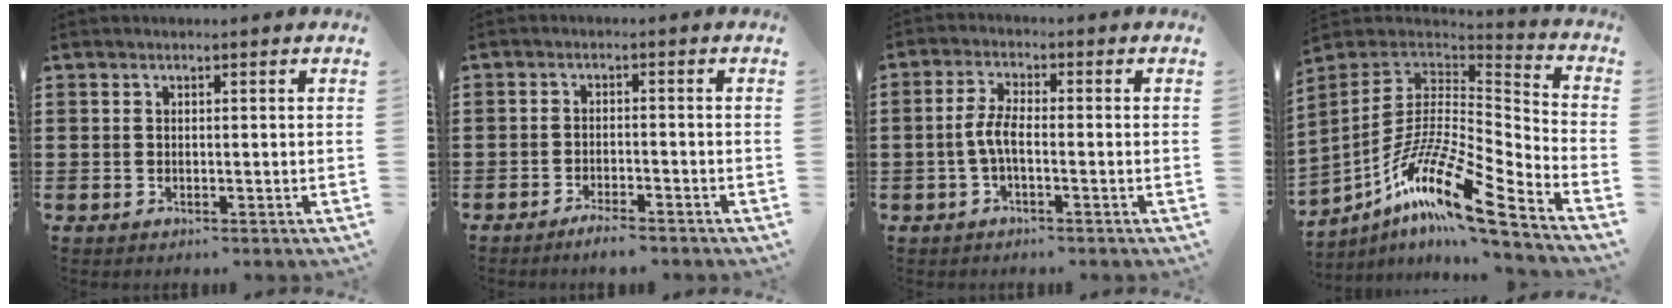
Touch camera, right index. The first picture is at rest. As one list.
[{"total": 2.3, "force": [-2.1, 0.2, 0.8], "torque": [-0.016, 0.004, -0.041]}, {"total": 4.0, "force": [-1.1, 1.2, 3.7], "torque": [-0.094, -0.005, -0.030]}, {"total": 15.6, "force": [-9.7, 3.1, 11.8], "torque": [-0.239, 0.002, -0.187]}]